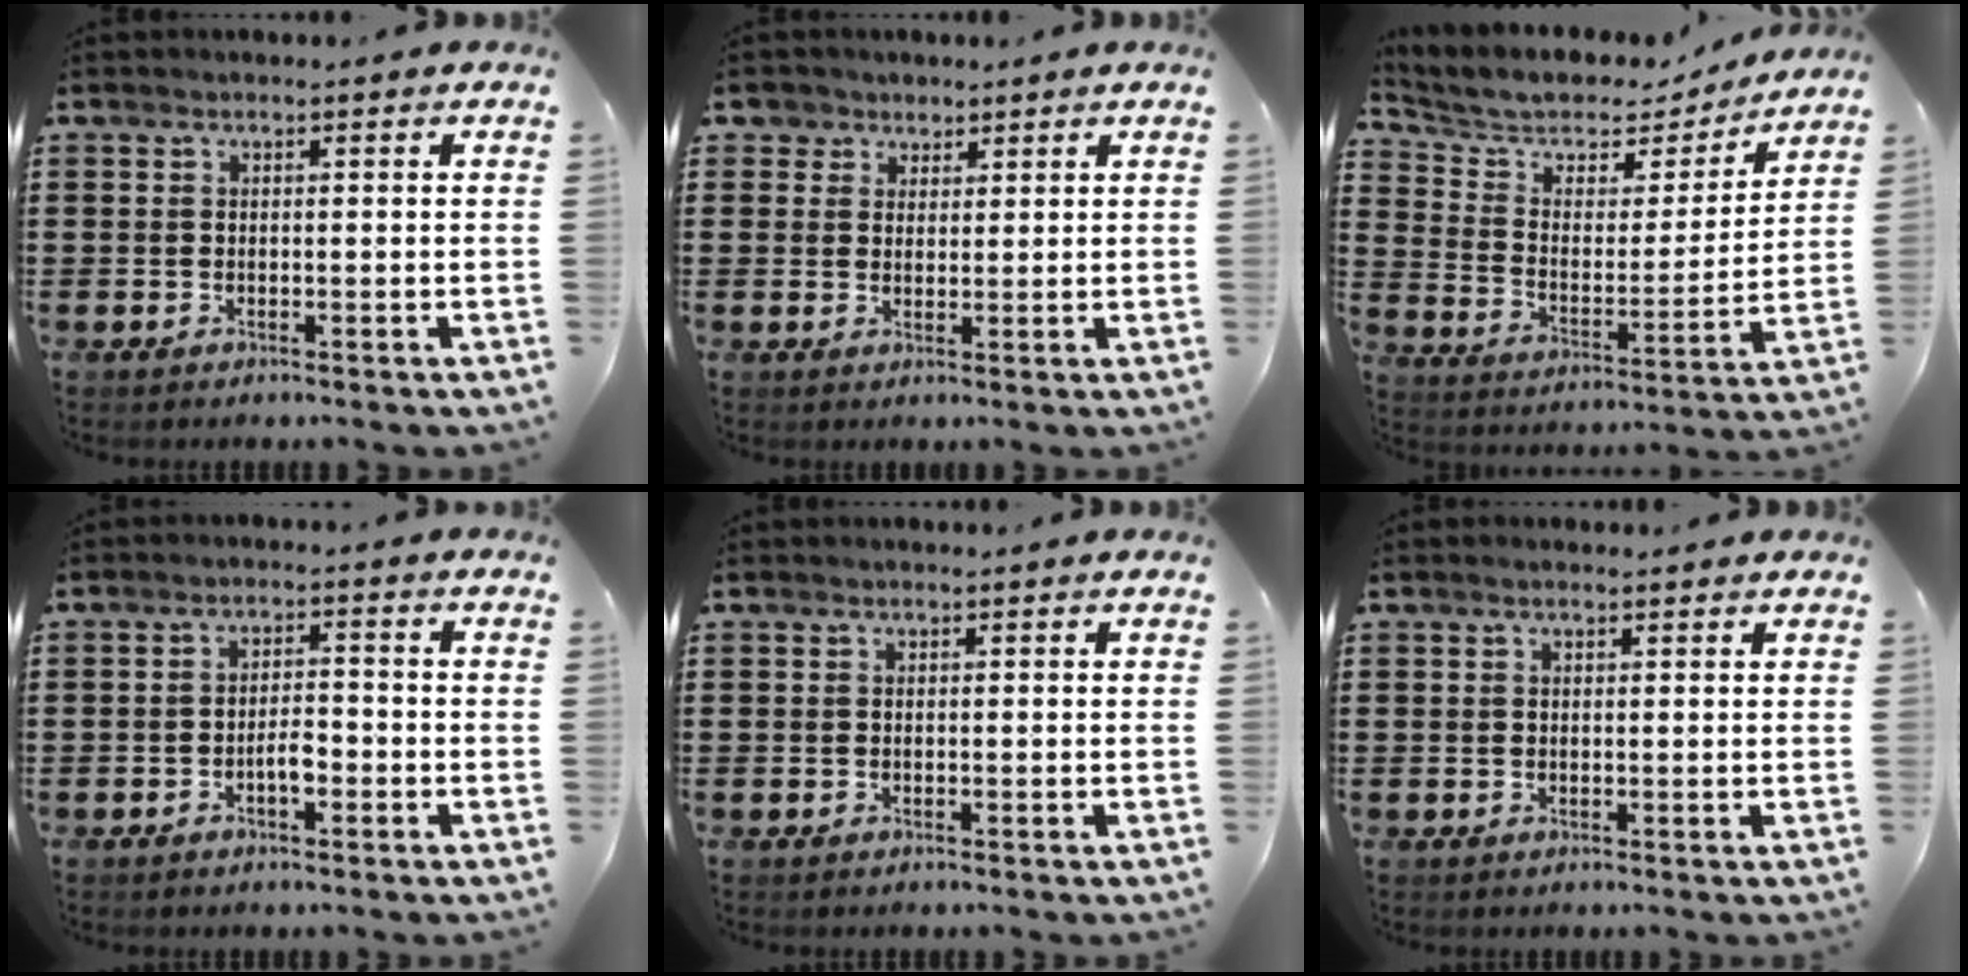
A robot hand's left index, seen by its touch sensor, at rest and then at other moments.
{"total": 2.9, "force": [1.8, 2.2, -0.1], "torque": [-0.013, 0.011, 0.032]}
{"total": 5.5, "force": [4.7, 2.7, 1.2], "torque": [-0.059, -0.033, 0.076]}
{"total": 3.1, "force": [-1.4, 1.1, 2.6], "torque": [-0.047, 0.008, -0.027]}
{"total": 0.0}
{"total": 0.7, "force": [0.4, 0.0, 0.6], "torque": [-0.012, 0.001, 0.008]}